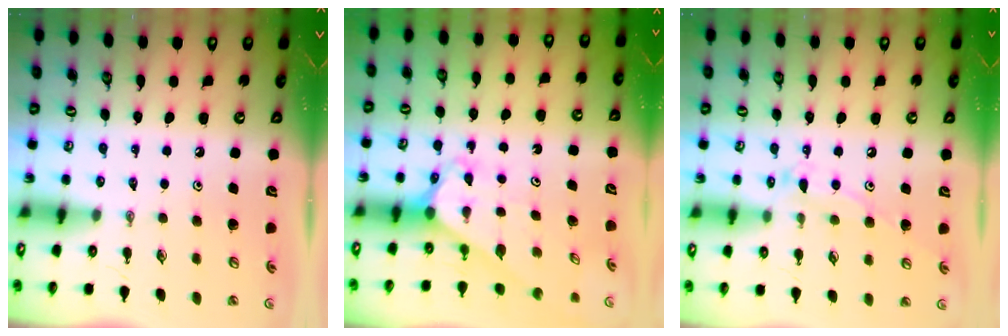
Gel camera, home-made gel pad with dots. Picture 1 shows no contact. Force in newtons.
{"total": 2.6, "press": 2.6, "slide": 0.2}
{"total": 10.4, "press": 10.4, "slide": 0.7}